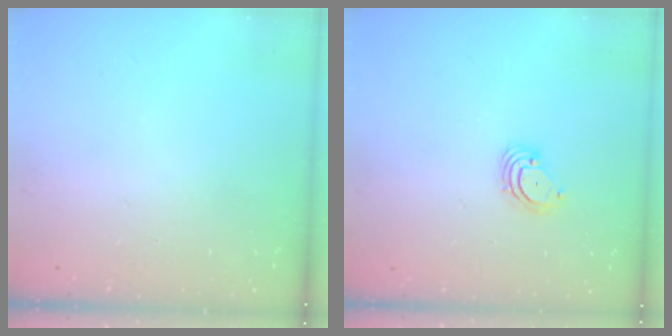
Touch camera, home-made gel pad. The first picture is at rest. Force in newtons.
{"total": 3.3, "press": 3.3, "slide": 0.3}